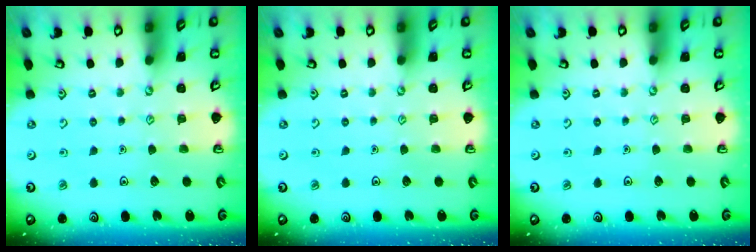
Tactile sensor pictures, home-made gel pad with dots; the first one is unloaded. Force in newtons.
{"total": 0.0}
{"total": 0.0}